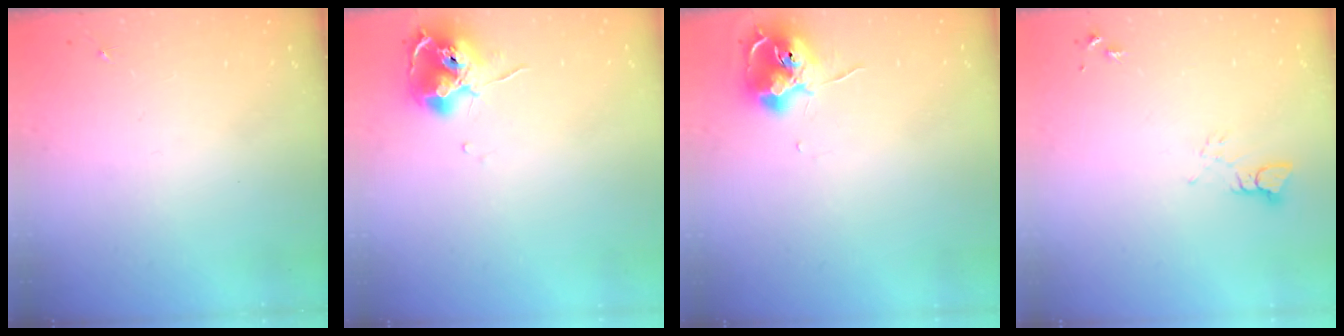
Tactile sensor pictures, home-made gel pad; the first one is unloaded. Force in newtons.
{"total": 11.2, "press": 11.1, "slide": 1.1}
{"total": 11.1, "press": 11.0, "slide": 0.6}
{"total": 3.3, "press": 3.3, "slide": 0.0}